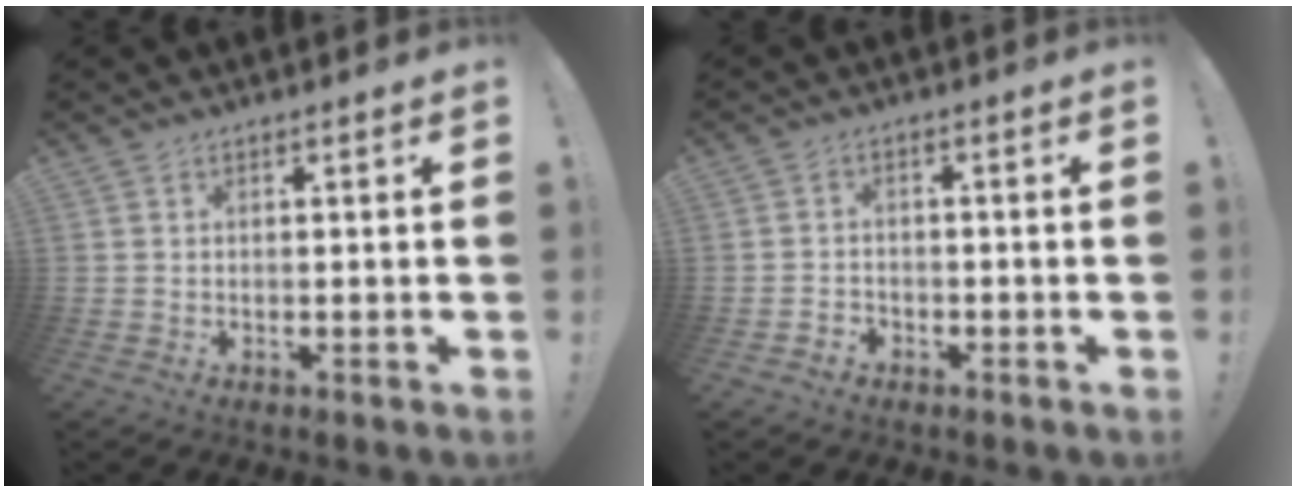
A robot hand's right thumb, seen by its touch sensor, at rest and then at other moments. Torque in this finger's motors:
{"motor_torque": [0.19, -0.44, -0.08, 0.03, 0.00]}